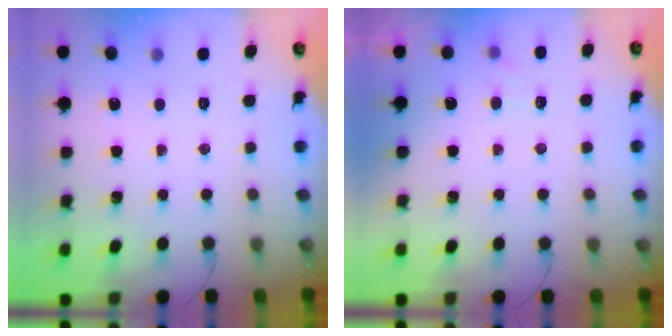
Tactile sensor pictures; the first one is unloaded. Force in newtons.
{"total": 1.6, "press": 1.2, "slide": 1.1}